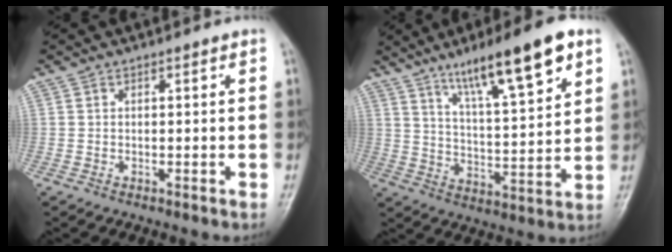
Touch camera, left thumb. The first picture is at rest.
{"total": 16.4, "force": [9.8, 3.1, 12.8], "torque": [-0.195, -0.041, 0.165]}